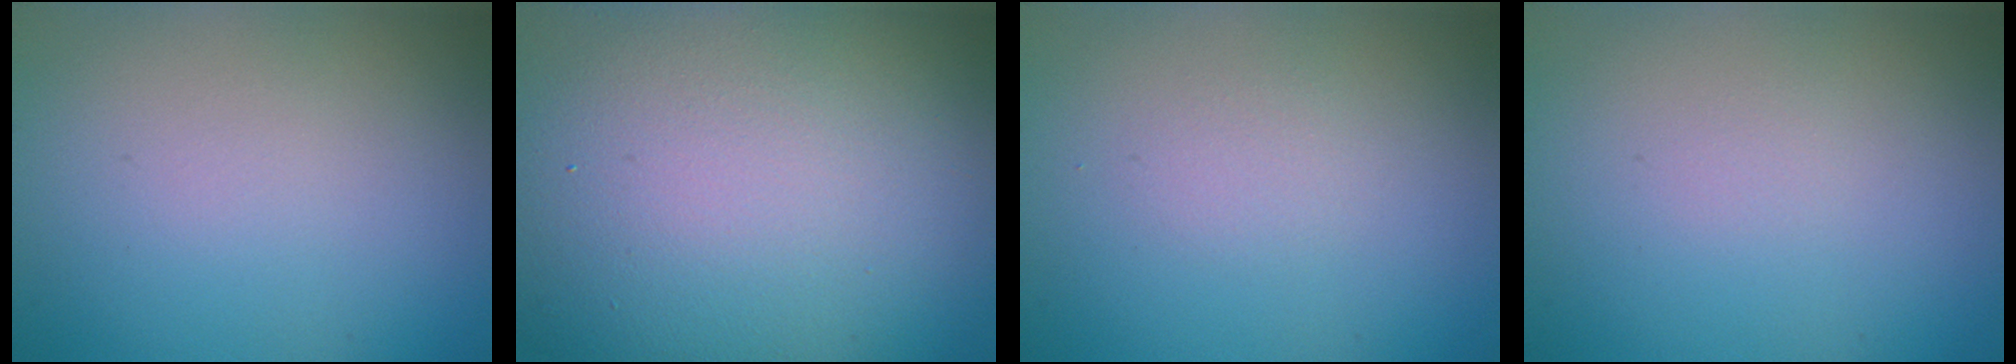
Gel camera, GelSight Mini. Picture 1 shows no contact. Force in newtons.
{"total": 18.9, "press": 18.9, "slide": 0.9}
{"total": 0.9, "press": 0.9, "slide": 0.1}
{"total": 0.0}